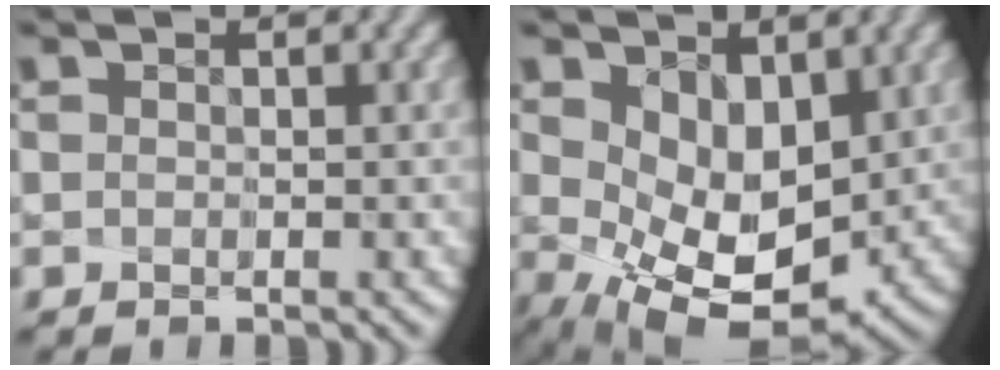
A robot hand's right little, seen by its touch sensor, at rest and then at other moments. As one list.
[{"total": 8.1, "force": [0.3, 5.1, 6.3], "torque": [-0.098, -0.035, 0.032]}]